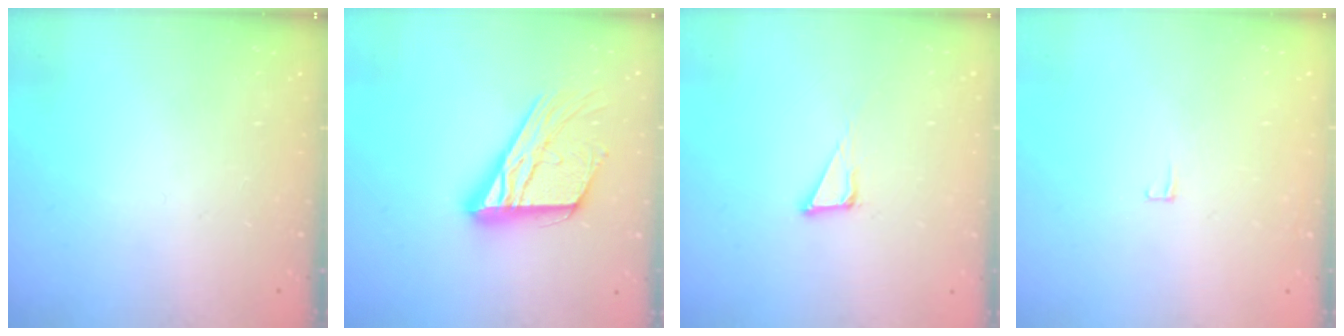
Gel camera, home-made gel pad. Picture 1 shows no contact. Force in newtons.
{"total": 17.5, "press": 17.4, "slide": 1.4}
{"total": 3.8, "press": 3.8, "slide": 0.0}
{"total": 3.4, "press": 3.3, "slide": 0.3}